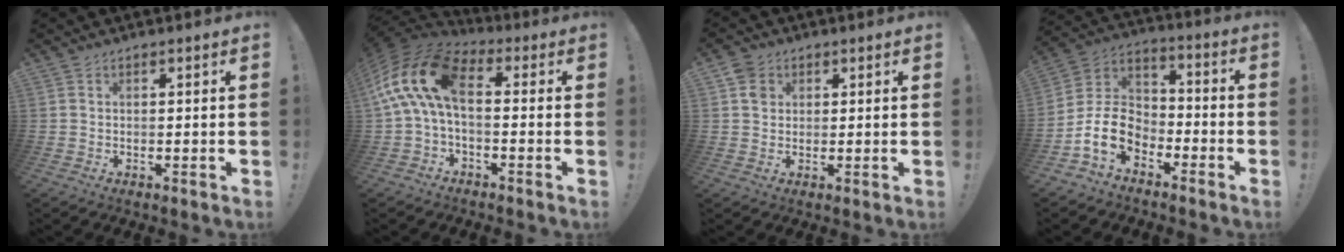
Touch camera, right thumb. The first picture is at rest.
{"total": 15.8, "force": [2.4, 8.3, 13.3], "torque": [-0.259, 0.014, 0.050]}
{"total": 4.2, "force": [1.5, 3.7, 1.4], "torque": [-0.013, 0.001, 0.028]}
{"total": 13.2, "force": [-6.8, 8.9, 7.0], "torque": [-0.131, 0.032, -0.122]}